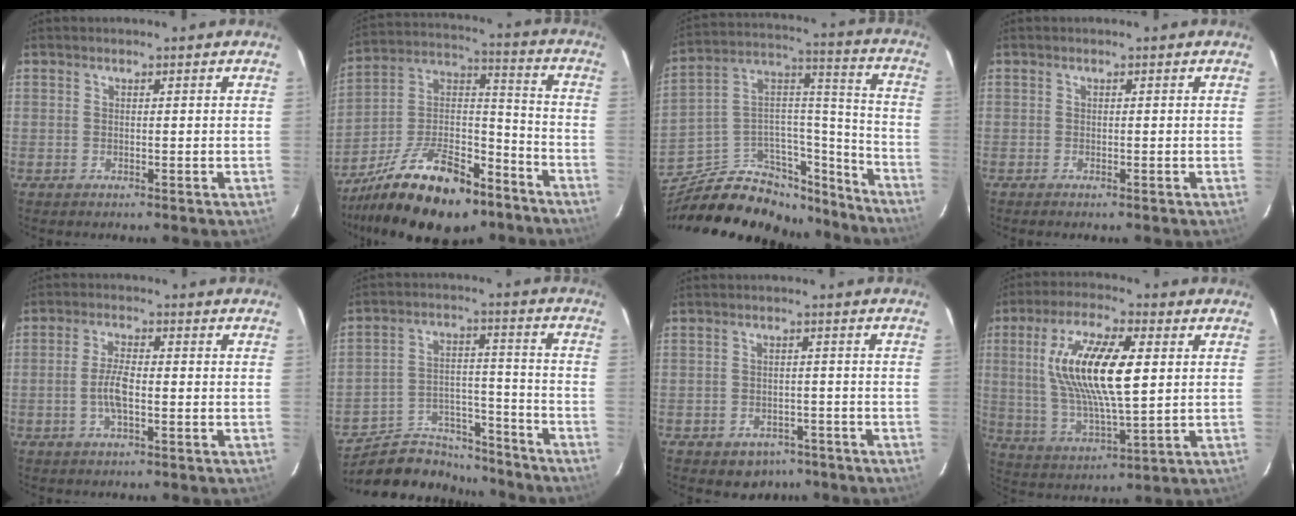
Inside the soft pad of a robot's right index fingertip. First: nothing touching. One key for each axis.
{"total": 24.4, "fx": -16.2, "fy": 10.9, "fz": 14.6, "tx": -0.278, "ty": 0.015, "tz": -0.258}
{"total": 25.8, "fx": -19.9, "fy": 12.4, "fz": 10.7, "tx": -0.189, "ty": 0.086, "tz": -0.286}
{"total": 0.6, "fx": -0.6, "fy": 0.1, "fz": 0.3, "tx": -0.007, "ty": -0.002, "tz": -0.010}
{"total": 4.8, "fx": -1.2, "fy": 1.7, "fz": 4.4, "tx": -0.092, "ty": 0.001, "tz": -0.023}
{"total": 14.9, "fx": -13.4, "fy": 6.3, "fz": 2.1, "tx": -0.051, "ty": 0.048, "tz": -0.204}
{"total": 6.2, "fx": -4.0, "fy": 4.5, "fz": 1.5, "tx": -0.040, "ty": 0.014, "tz": -0.041}
{"total": 16.9, "fx": 3.3, "fy": 5.3, "fz": 15.7, "tx": -0.302, "ty": 0.006, "tz": 0.067}